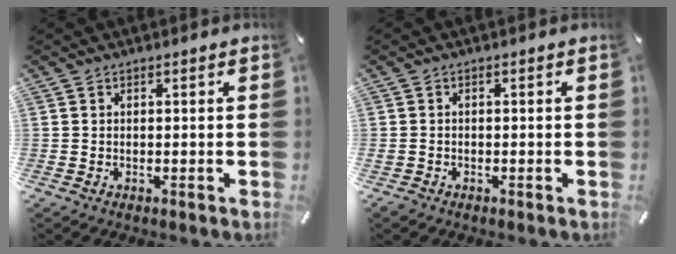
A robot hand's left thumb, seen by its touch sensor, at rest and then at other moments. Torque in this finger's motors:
{"motor_torque": [0.01, 0.03, -0.01, 0.28, 0.06]}